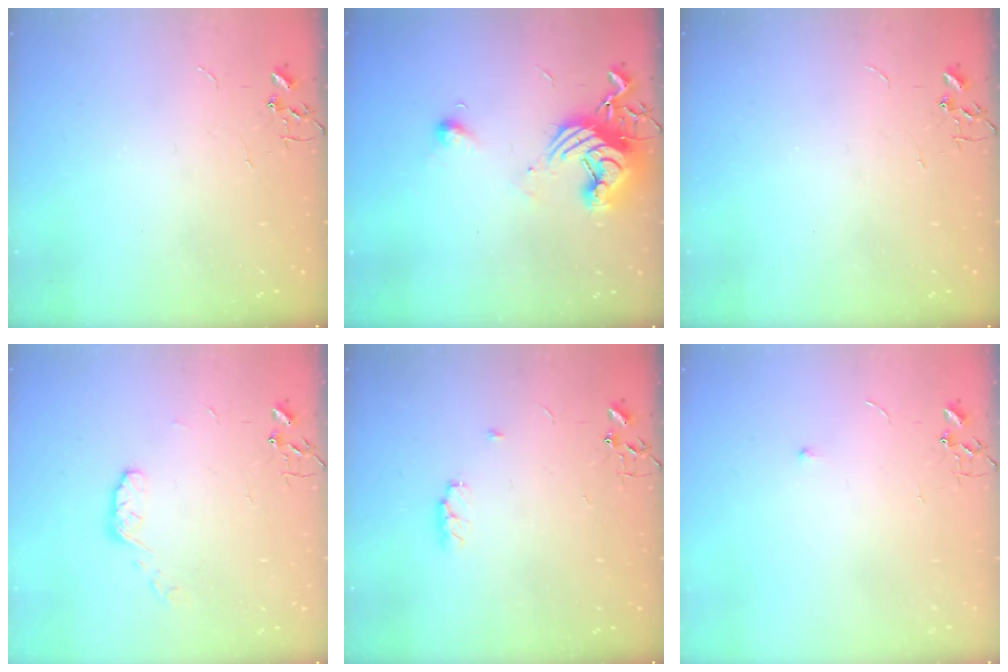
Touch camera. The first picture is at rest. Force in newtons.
{"total": 13.5, "press": 13.5, "slide": 1.3}
{"total": 0.0}
{"total": 6.4, "press": 6.3, "slide": 0.4}
{"total": 5.2, "press": 5.0, "slide": 1.4}
{"total": 4.7, "press": 4.7, "slide": 0.6}